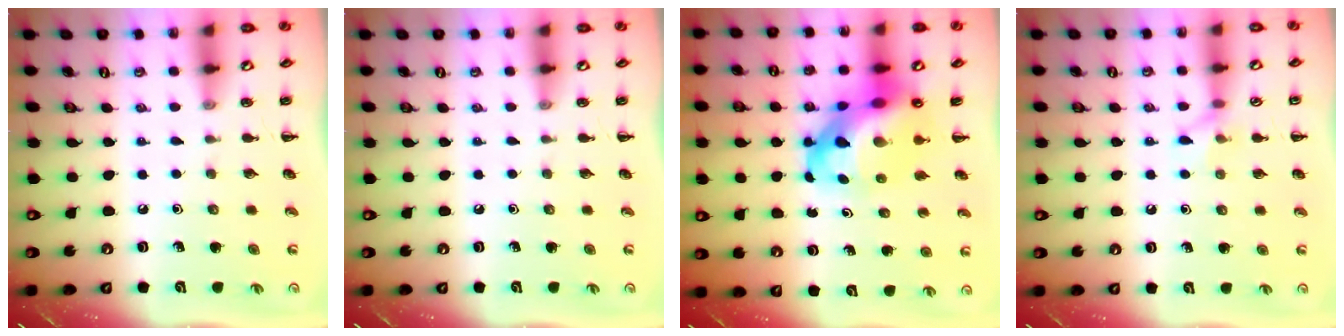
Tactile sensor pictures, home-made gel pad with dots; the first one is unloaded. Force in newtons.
{"total": 0.0}
{"total": 13.2, "press": 12.8, "slide": 3.5}
{"total": 6.4, "press": 6.2, "slide": 1.8}